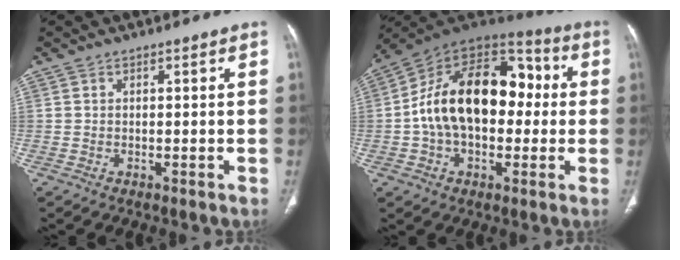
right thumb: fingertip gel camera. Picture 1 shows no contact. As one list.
[{"total": 22.6, "force": [0.5, 14.3, 17.5], "torque": [-0.272, 0.045, 0.004]}]